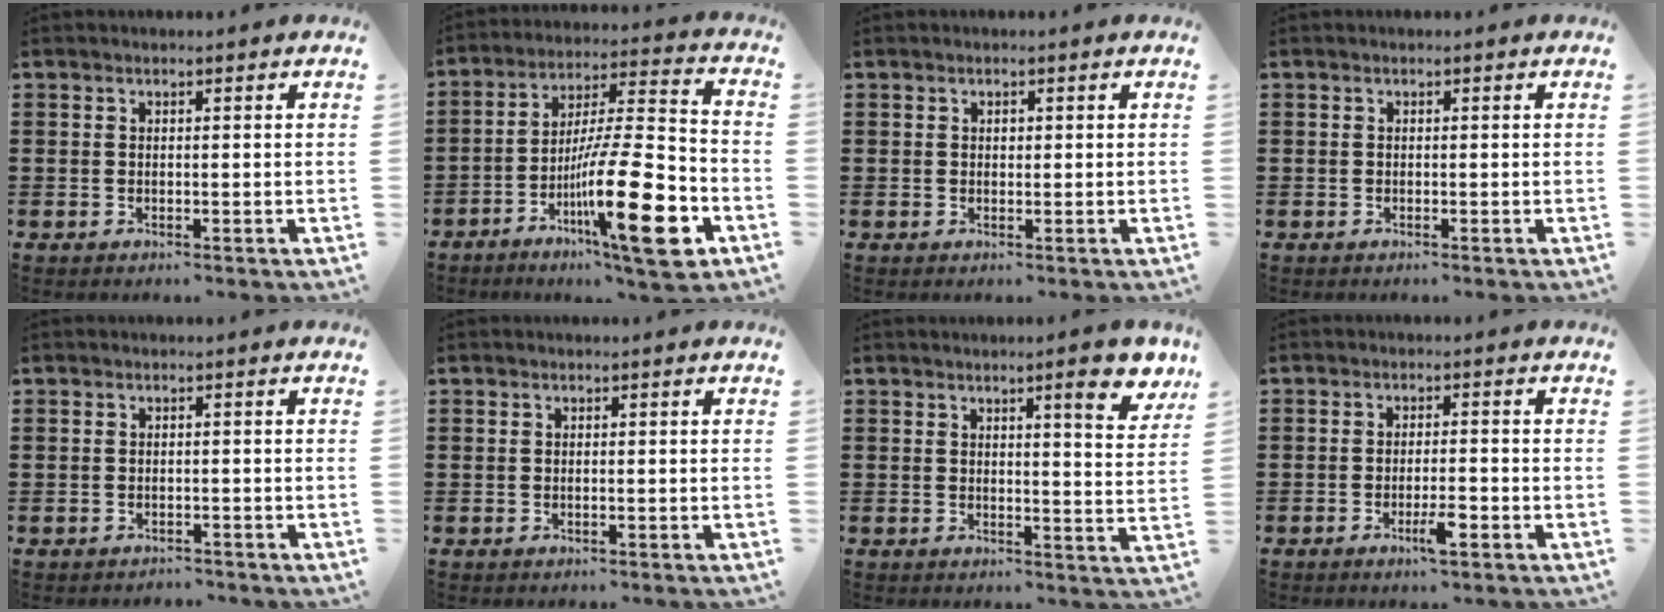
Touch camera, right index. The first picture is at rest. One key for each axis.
{"total": 20.3, "fx": -8.8, "fy": 4.2, "fz": 17.8, "tx": -0.286, "ty": 0.013, "tz": -0.139}
{"total": 0.6, "fx": 0.2, "fy": 0.5, "fz": 0.4, "tx": -0.009, "ty": 0.001, "tz": 0.004}
{"total": 0.0}
{"total": 1.0, "fx": -0.9, "fy": 0.4, "fz": -0.1, "tx": -0.002, "ty": 0.004, "tz": -0.022}
{"total": 0.0}
{"total": 6.8, "fx": 4.3, "fy": 0.7, "fz": 5.2, "tx": -0.072, "ty": -0.018, "tz": 0.063}
{"total": 3.7, "fx": -1.8, "fy": 0.6, "fz": 3.2, "tx": -0.058, "ty": -0.004, "tz": -0.033}